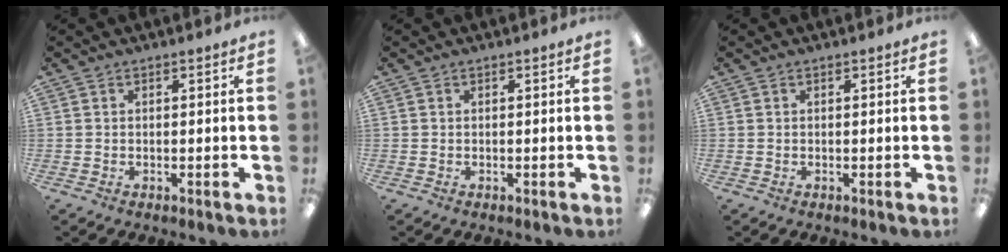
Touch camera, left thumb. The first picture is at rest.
{"total": 0.0}
{"total": 0.0}